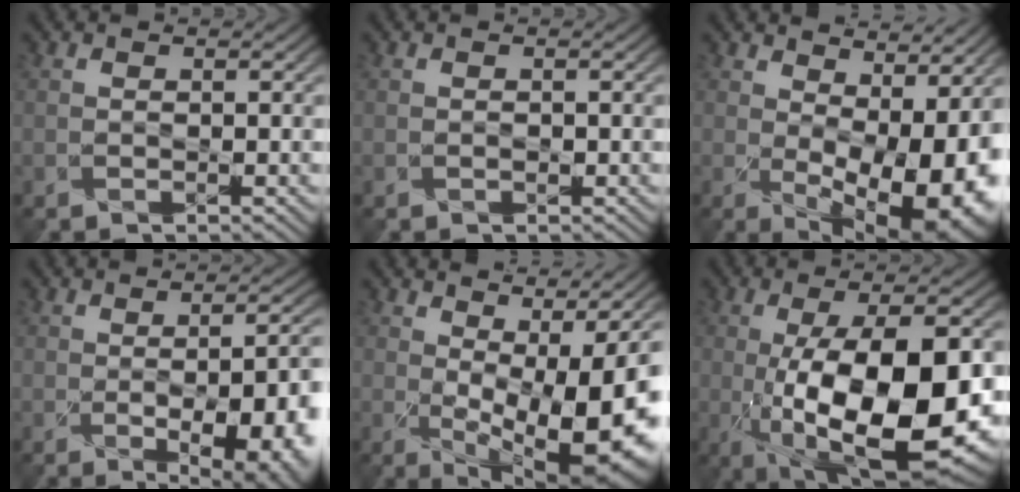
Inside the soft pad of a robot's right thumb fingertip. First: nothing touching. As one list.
[{"total": 0.7, "force": [-0.2, 0.6, -0.1], "torque": [0.005, 0.000, -0.002]}, {"total": 13.2, "force": [-0.7, 7.8, 10.6], "torque": [-0.138, -0.039, 0.031]}, {"total": 13.5, "force": [-4.7, 6.3, 11.1], "torque": [-0.092, -0.005, -0.038]}, {"total": 11.9, "force": [-1.7, 5.6, 10.4], "torque": [-0.163, -0.036, -0.003]}, {"total": 15.7, "force": [-3.9, 6.2, 13.9], "torque": [-0.216, -0.014, -0.052]}]